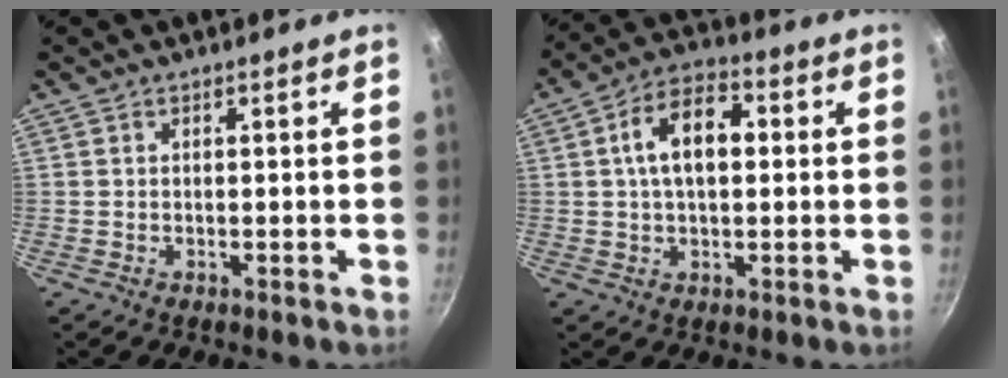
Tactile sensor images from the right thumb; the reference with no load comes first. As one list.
[{"total": 10.7, "force": [1.6, 6.1, 8.6], "torque": [-0.139, 0.023, 0.021]}]